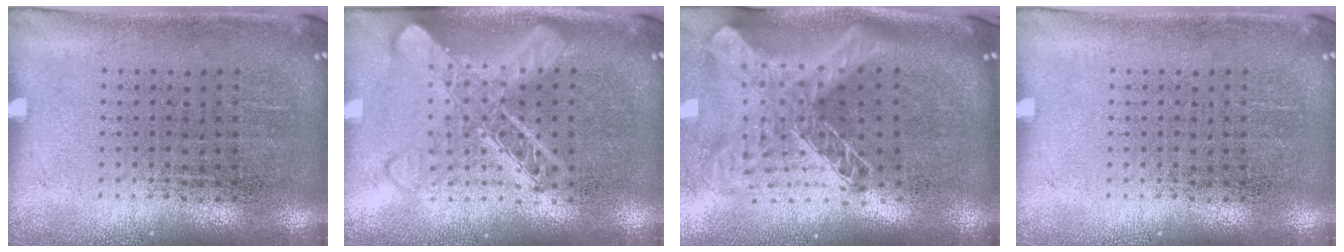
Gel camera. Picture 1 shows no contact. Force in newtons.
{"total": 2.7, "press": 2.6, "slide": 0.5}
{"total": 2.5, "press": 1.8, "slide": 1.8}
{"total": 0.0}